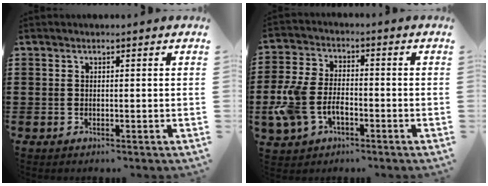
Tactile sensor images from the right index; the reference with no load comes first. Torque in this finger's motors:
{"motor_torque": [1.08, -0.67, 0.42, 0.18]}